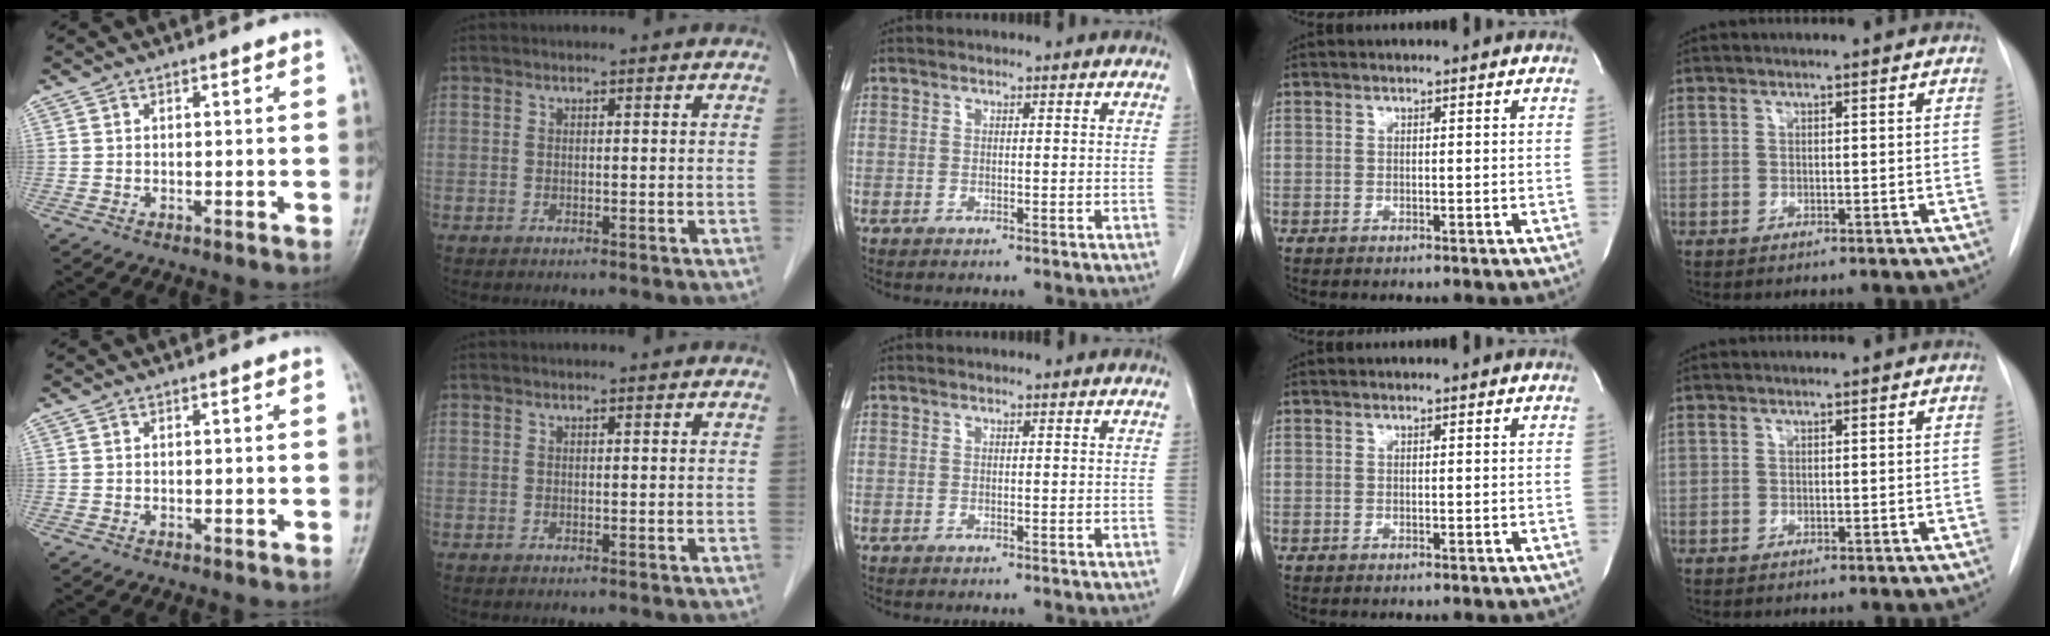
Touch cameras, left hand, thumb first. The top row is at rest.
{}